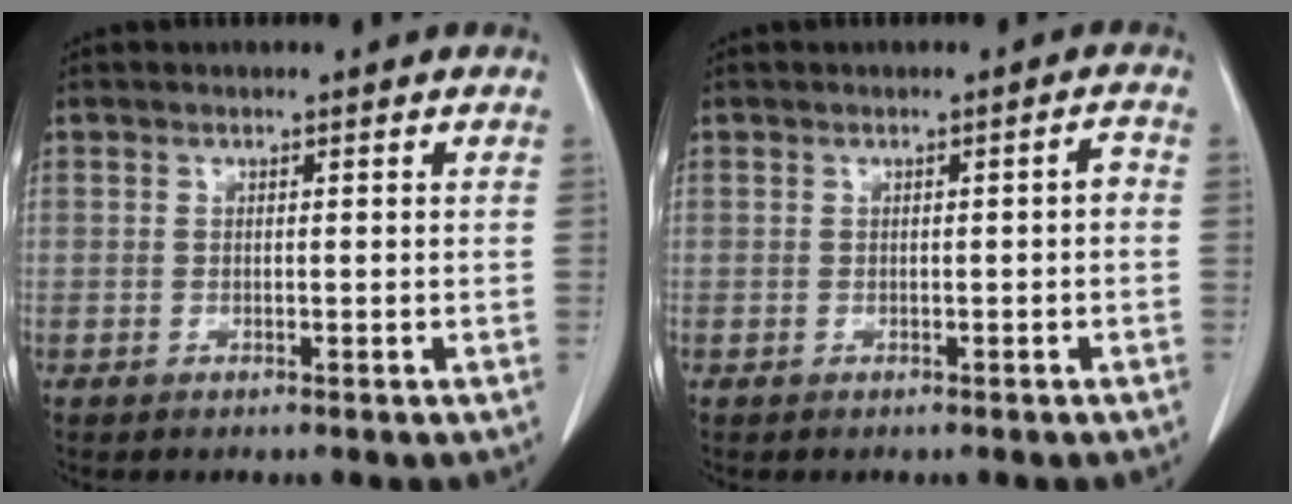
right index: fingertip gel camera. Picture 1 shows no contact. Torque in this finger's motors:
{"motor_torque": [0.21, -0.14, -0.01, 0.01]}